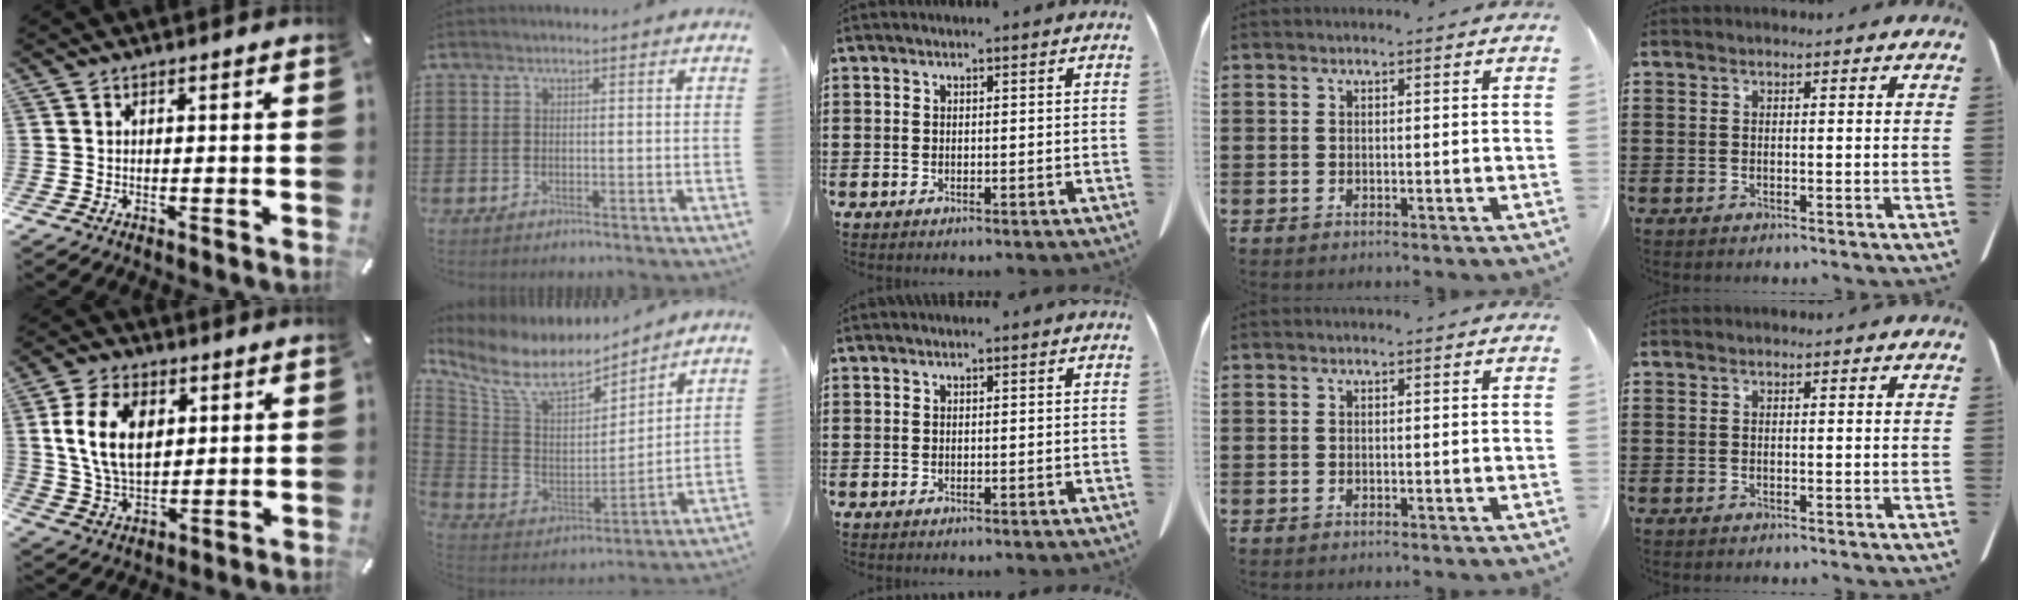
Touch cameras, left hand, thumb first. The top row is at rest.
{"thumb": {"total": 12.3, "force": [3.5, 8.3, 8.3], "torque": [-0.176, 0.002, 0.061]}, "index": {"total": 9.2, "force": [7.0, 3.8, 4.7], "torque": [-0.128, -0.037, 0.120]}}